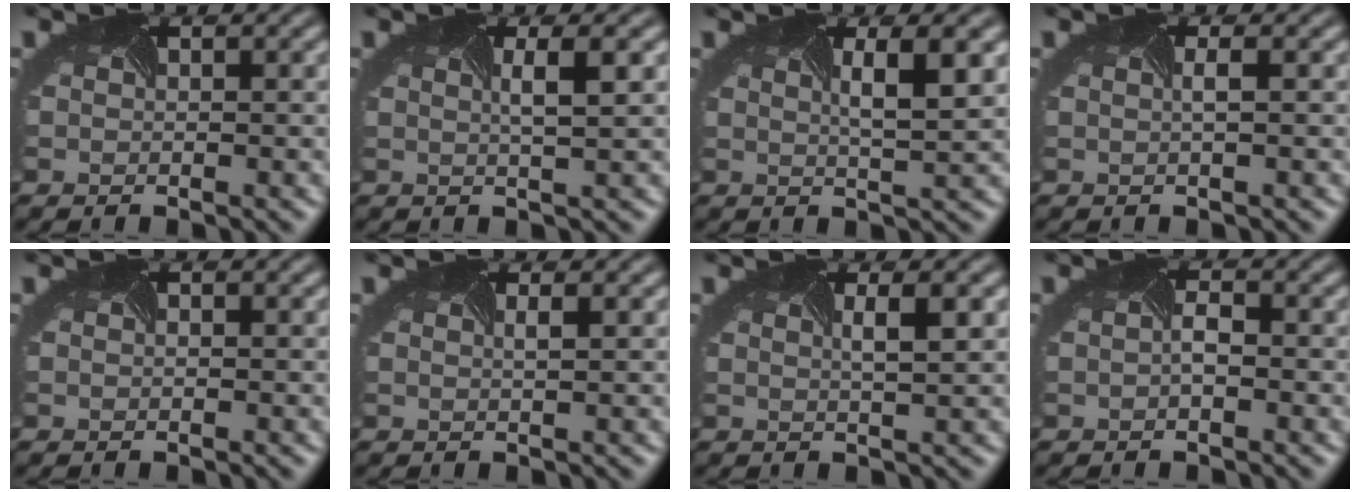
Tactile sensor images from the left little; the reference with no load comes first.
{"total": 2.3, "force": [0.4, 0.5, 2.2], "torque": [-0.021, 0.004, 0.001]}
{"total": 3.8, "force": [1.0, 0.7, 3.6], "torque": [-0.043, 0.002, 0.010]}
{"total": 0.9, "force": [-0.1, 0.0, 0.9], "torque": [-0.015, -0.002, -0.004]}
{"total": 0.0}
{"total": 1.2, "force": [0.4, 0.4, 1.0], "torque": [-0.001, 0.002, -0.009]}
{"total": 2.2, "force": [0.5, 0.5, 2.1], "torque": [-0.017, 0.005, 0.003]}
{"total": 0.9, "force": [-0.5, 0.1, 0.7], "torque": [-0.020, -0.002, -0.011]}